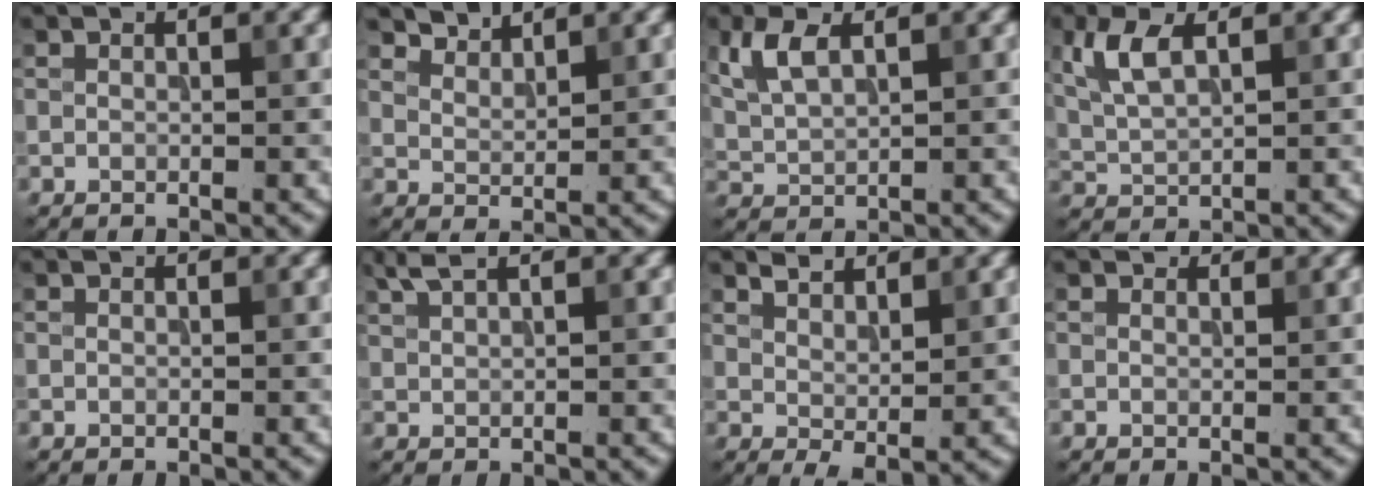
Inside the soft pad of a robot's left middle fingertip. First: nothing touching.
{"total": 2.7, "force": [2.7, 0.4, 0.3], "torque": [-0.011, -0.004, 0.049]}
{"total": 3.6, "force": [1.6, 1.7, 2.7], "torque": [-0.064, 0.006, 0.034]}
{"total": 3.8, "force": [1.5, 1.6, 3.0], "torque": [-0.073, 0.007, 0.032]}
{"total": 0.0}
{"total": 2.0, "force": [1.6, 0.4, 1.2], "torque": [-0.023, 0.005, 0.035]}
{"total": 2.4, "force": [1.8, 0.8, 1.4], "torque": [-0.026, -0.006, 0.038]}
{"total": 1.2, "force": [1.0, 0.5, 0.2], "torque": [-0.007, -0.005, 0.010]}